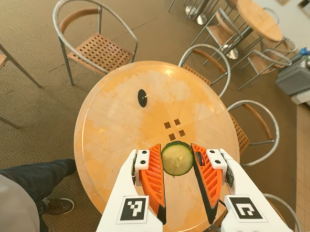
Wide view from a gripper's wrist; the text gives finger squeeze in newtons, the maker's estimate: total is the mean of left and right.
{"total": 8.2, "left": 8.2, "right": 8.2}